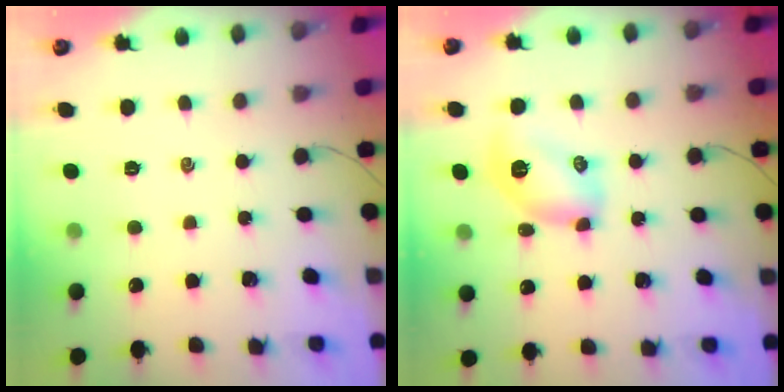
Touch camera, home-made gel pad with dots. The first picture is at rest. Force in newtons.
{"total": 7.8, "press": 7.7, "slide": 1.4}